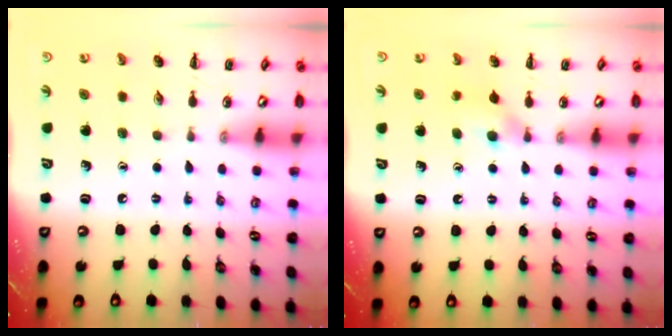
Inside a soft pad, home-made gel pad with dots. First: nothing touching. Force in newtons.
{"total": 4.2, "press": 4.0, "slide": 1.2}